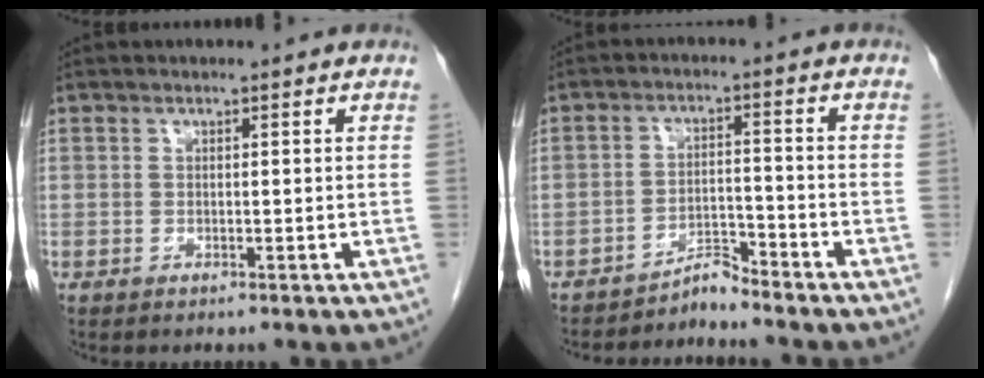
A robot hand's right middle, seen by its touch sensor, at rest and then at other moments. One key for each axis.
{"total": 3.3, "fx": -3.3, "fy": -0.1, "fz": 0.0, "tx": 0.005, "ty": -0.008, "tz": -0.057}